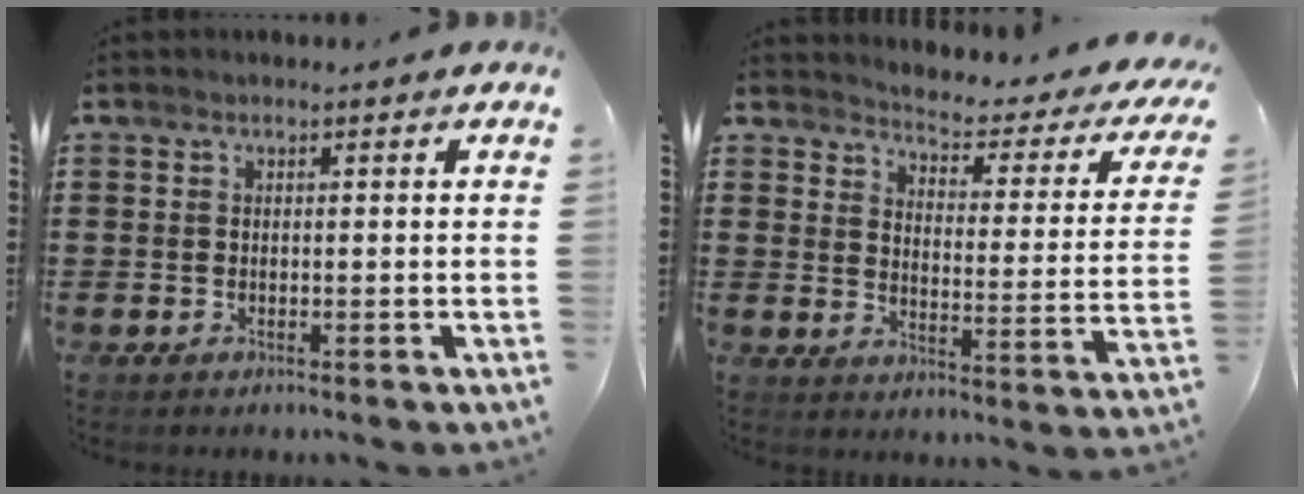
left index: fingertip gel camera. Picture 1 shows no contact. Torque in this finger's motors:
{"motor_torque": [1.94, -0.20, 0.07, 0.01]}